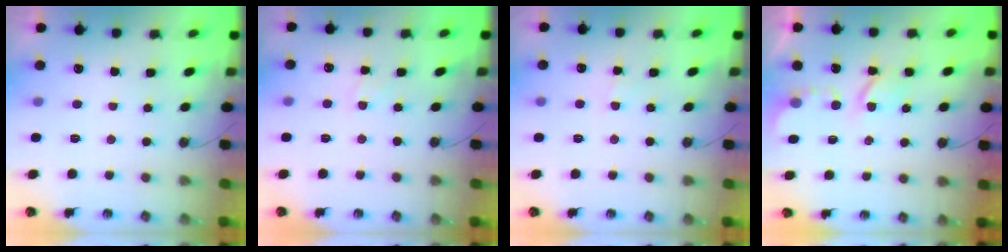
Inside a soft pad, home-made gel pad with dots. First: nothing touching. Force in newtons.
{"total": 2.9, "press": 2.9, "slide": 0.5}
{"total": 3.0, "press": 3.0, "slide": 0.4}
{"total": 3.5, "press": 3.4, "slide": 0.5}